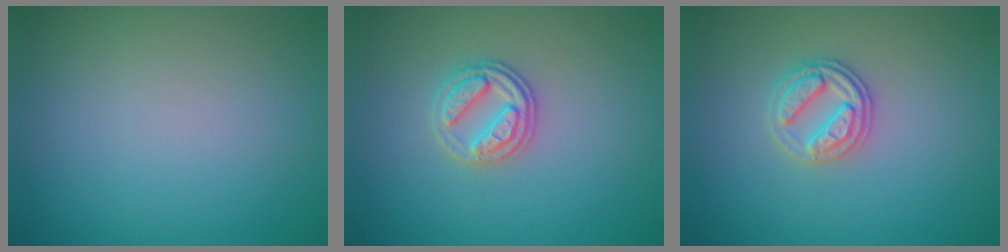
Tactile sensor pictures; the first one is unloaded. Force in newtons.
{"total": 2.6, "press": 2.6, "slide": 0.6}
{"total": 2.7, "press": 2.6, "slide": 0.8}